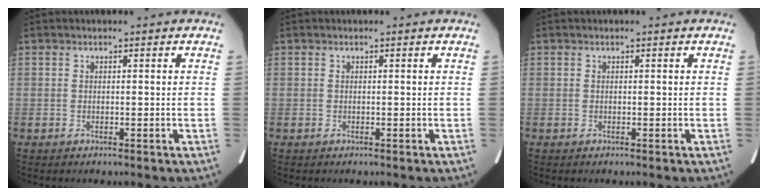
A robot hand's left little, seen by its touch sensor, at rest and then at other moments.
{"total": 0.0}
{"total": 0.0}